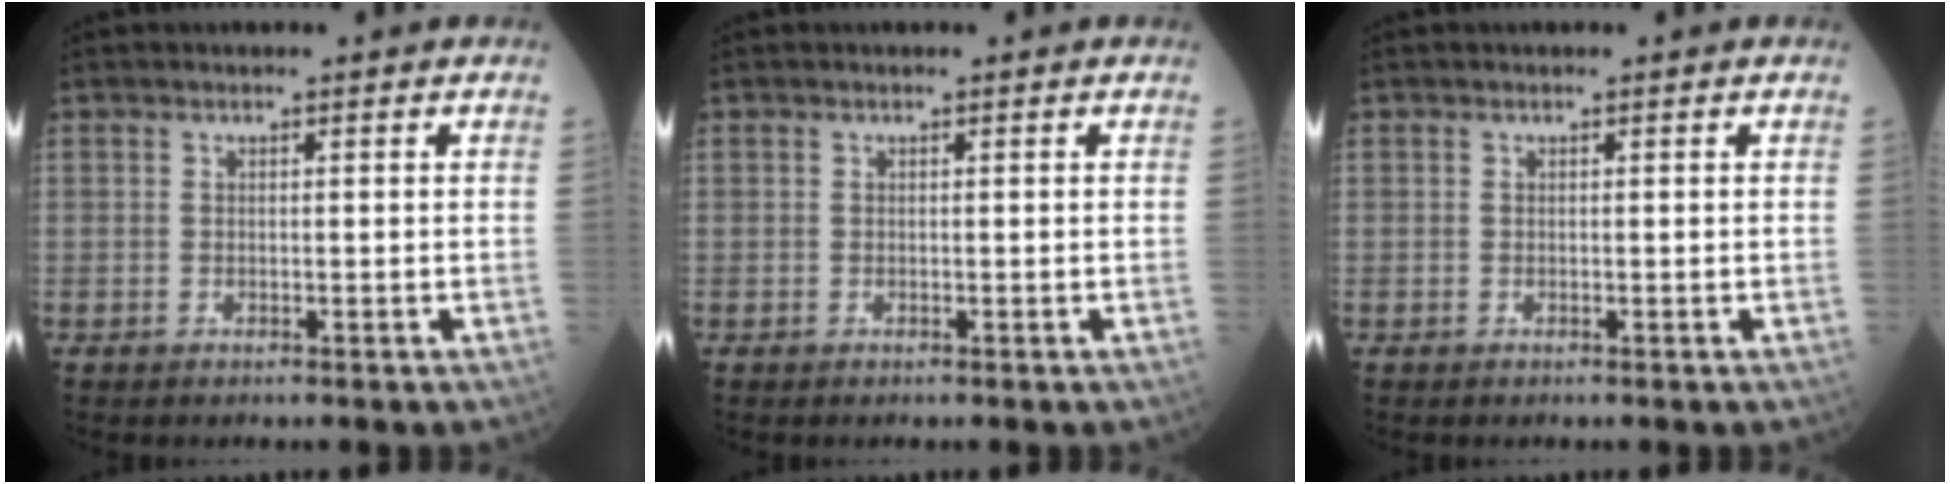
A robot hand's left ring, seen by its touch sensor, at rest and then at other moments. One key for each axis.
{"total": 0.0}
{"total": 0.0}